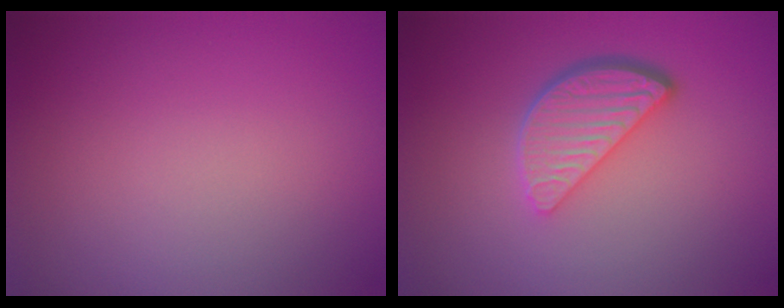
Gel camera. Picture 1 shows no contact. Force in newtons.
{"total": 3.9, "press": 3.2, "slide": 2.2}